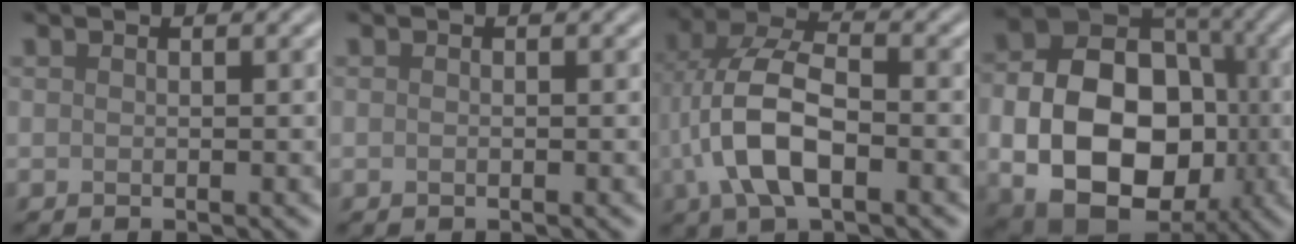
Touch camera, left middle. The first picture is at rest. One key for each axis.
{"total": 0.0}
{"total": 8.1, "fx": -1.7, "fy": 4.1, "fz": 6.8, "tx": -0.149, "ty": 0.013, "tz": -0.038}
{"total": 14.8, "fx": -2.6, "fy": 10.9, "fz": 9.7, "tx": -0.149, "ty": -0.020, "tz": -0.043}